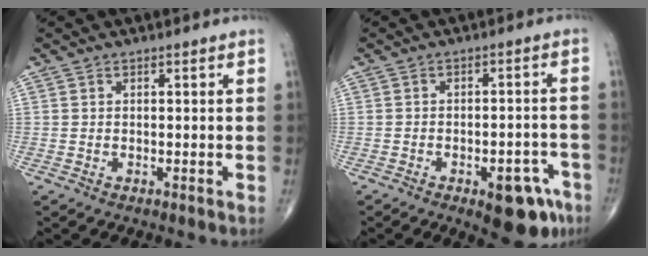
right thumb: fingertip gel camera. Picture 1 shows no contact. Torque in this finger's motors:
{"motor_torque": [1.64, 0.70, 0.70, -0.94, 0.23]}